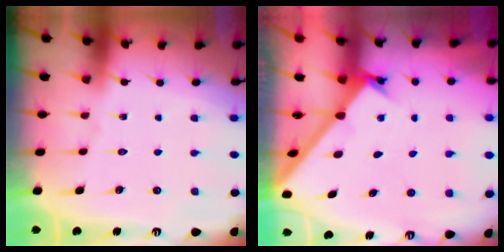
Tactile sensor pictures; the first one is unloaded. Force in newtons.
{"total": 1.6, "press": 1.6, "slide": 0.2}